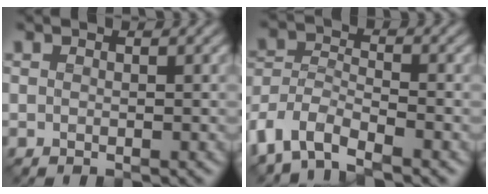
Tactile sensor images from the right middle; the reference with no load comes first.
{"total": 5.6, "force": [-4.2, 2.4, 2.9], "torque": [-0.062, -0.005, -0.093]}